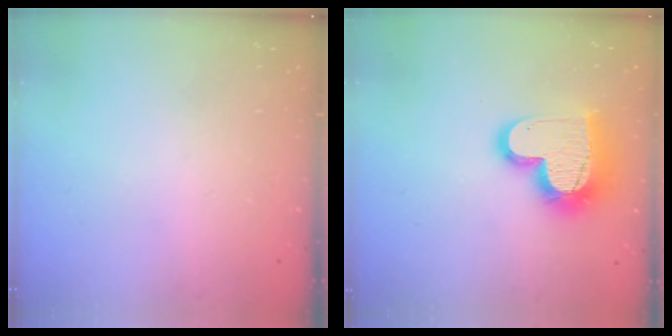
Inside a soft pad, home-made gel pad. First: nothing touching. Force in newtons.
{"total": 18.3, "press": 18.2, "slide": 1.6}